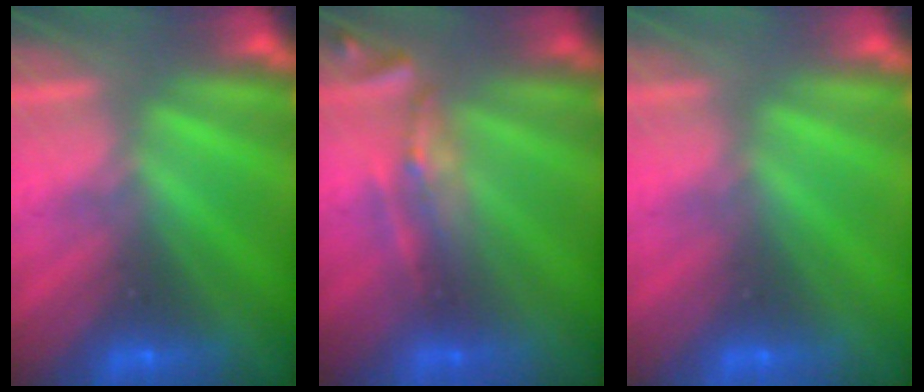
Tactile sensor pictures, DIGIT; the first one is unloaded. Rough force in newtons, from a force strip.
{"total": 2.5}
{"total": 1.4}